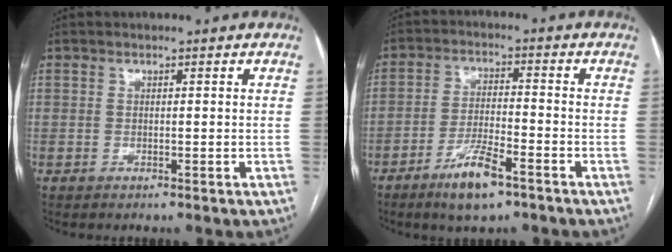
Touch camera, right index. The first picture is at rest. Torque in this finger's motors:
{"motor_torque": [0.43, -0.41, 0.38, 0.08]}